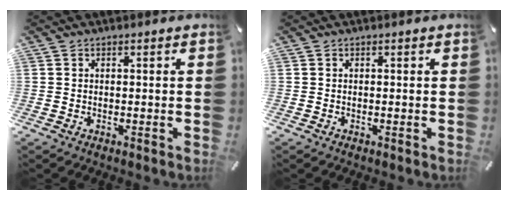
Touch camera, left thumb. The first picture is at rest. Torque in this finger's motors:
{"motor_torque": [-0.52, -0.35, -0.09, 0.09, 0.00]}